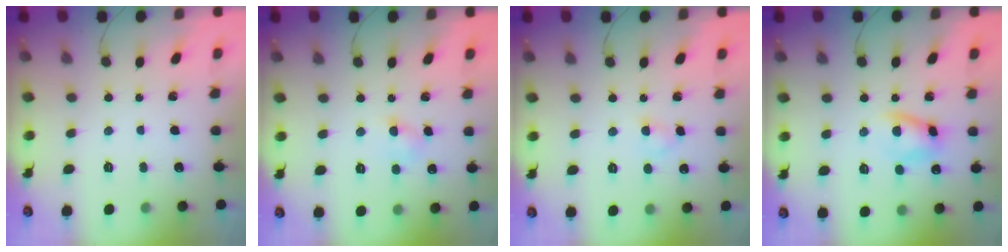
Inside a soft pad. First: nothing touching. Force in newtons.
{"total": 4.0, "press": 3.8, "slide": 1.0}
{"total": 2.4, "press": 2.2, "slide": 1.0}
{"total": 8.0, "press": 7.8, "slide": 1.4}